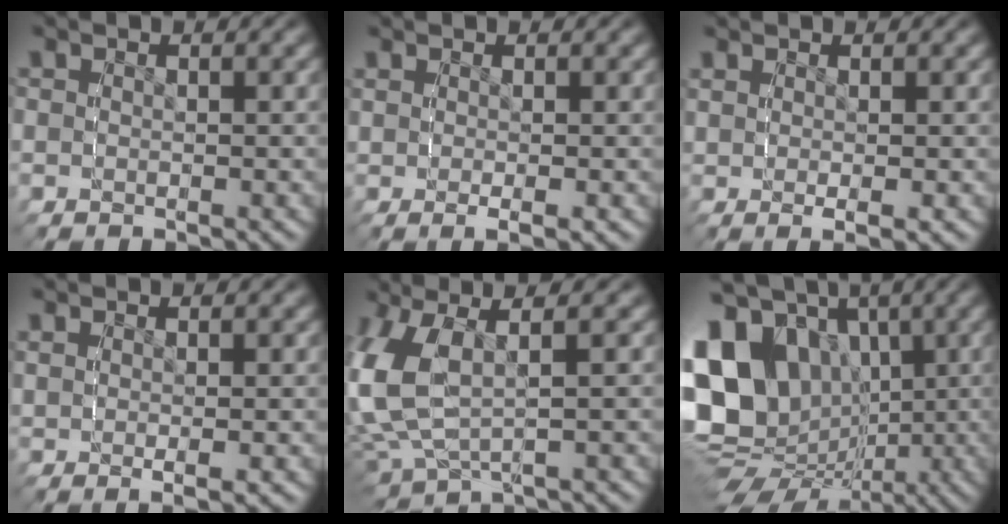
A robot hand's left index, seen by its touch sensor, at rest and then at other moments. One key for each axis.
{"total": 1.2, "fx": 0.0, "fy": -0.3, "fz": 1.1, "tx": -0.024, "ty": -0.002, "tz": 0.003}
{"total": 1.2, "fx": 0.4, "fy": -0.3, "fz": 1.0, "tx": -0.023, "ty": -0.002, "tz": 0.009}
{"total": 1.2, "fx": 0.7, "fy": -0.2, "fz": 0.9, "tx": -0.022, "ty": -0.002, "tz": 0.015}
{"total": 10.3, "fx": 0.3, "fy": 8.0, "fz": 6.5, "tx": -0.178, "ty": -0.015, "tz": 0.004}
{"total": 18.9, "fx": -1.0, "fy": 15.5, "fz": 10.7, "tx": -0.237, "ty": -0.052, "tz": -0.013}